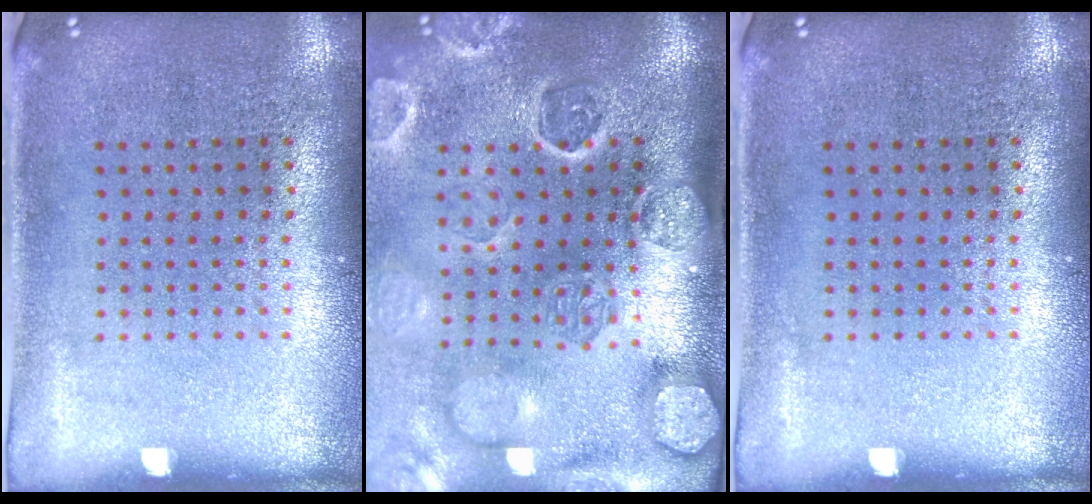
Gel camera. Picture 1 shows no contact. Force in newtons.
{"total": 4.4, "press": 3.5, "slide": 2.6}
{"total": 0.0}